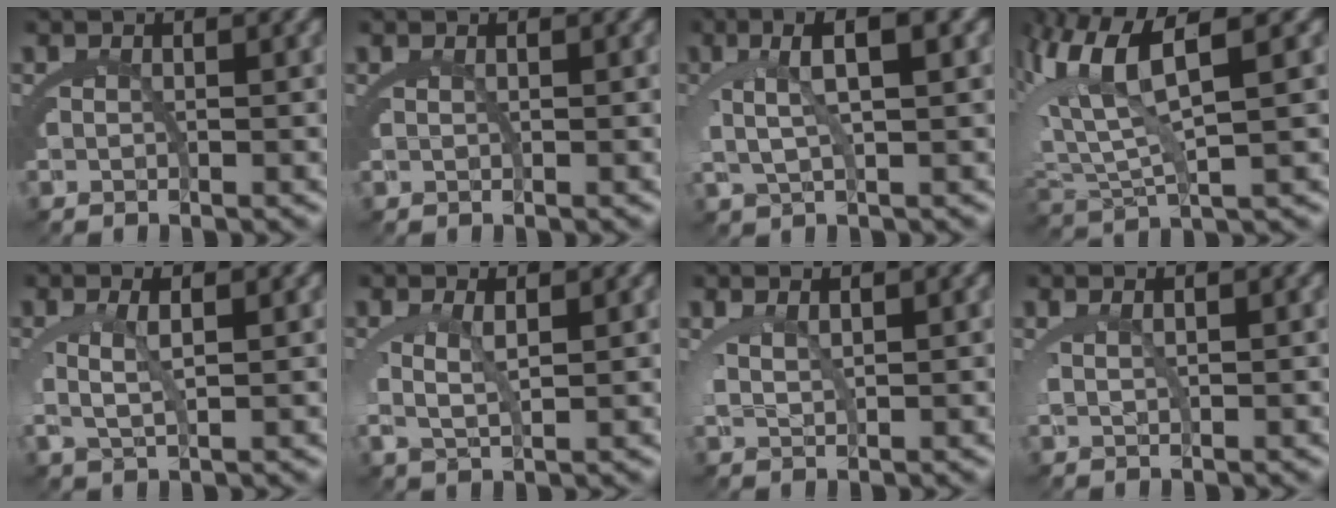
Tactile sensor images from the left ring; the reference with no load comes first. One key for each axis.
{"total": 0.8, "fx": 0.4, "fy": -0.7, "fz": 0.2, "tx": -0.002, "ty": 0.000, "tz": 0.009}
{"total": 5.1, "fx": 1.9, "fy": 1.3, "fz": 4.5, "tx": -0.085, "ty": 0.011, "tz": 0.036}
{"total": 7.5, "fx": 2.6, "fy": 3.2, "fz": 6.2, "tx": -0.133, "ty": 0.003, "tz": 0.048}
{"total": 2.9, "fx": 0.9, "fy": 0.7, "fz": 2.7, "tx": -0.058, "ty": -0.004, "tz": 0.024}
{"total": 2.7, "fx": 0.9, "fy": 0.8, "fz": 2.4, "tx": -0.053, "ty": -0.007, "tz": 0.025}
{"total": 1.9, "fx": 1.4, "fy": 0.3, "fz": 1.3, "tx": -0.030, "ty": -0.004, "tz": 0.032}
{"total": 1.3, "fx": 0.9, "fy": -0.1, "fz": 1.0, "tx": -0.022, "ty": -0.002, "tz": 0.023}